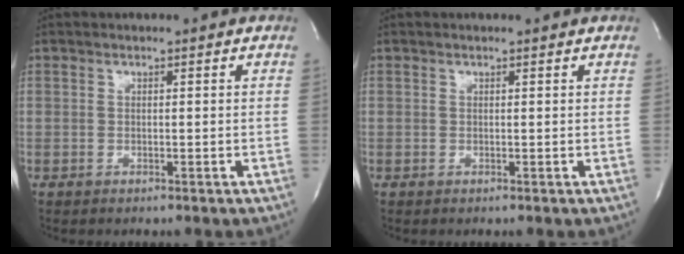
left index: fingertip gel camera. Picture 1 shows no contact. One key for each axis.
{"total": 1.0, "fx": 1.0, "fy": 0.0, "fz": 0.2, "tx": -0.010, "ty": 0.002, "tz": 0.009}